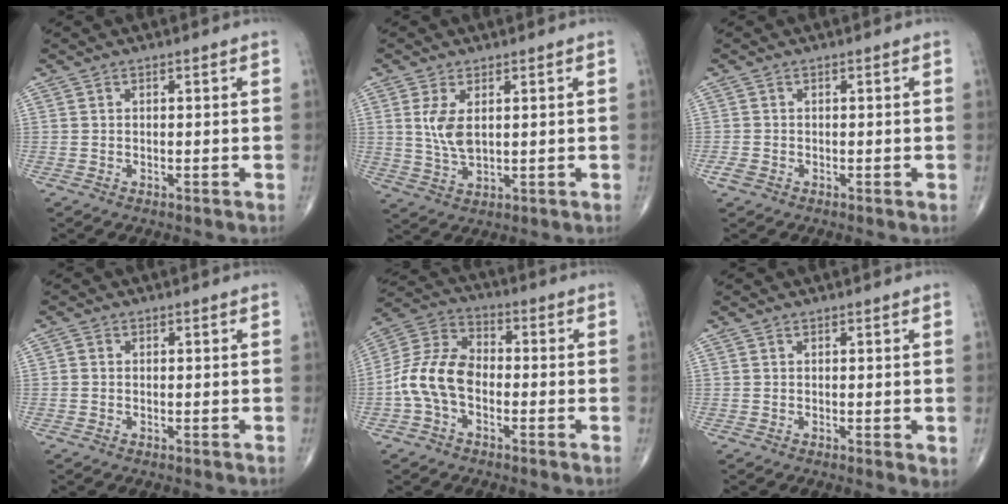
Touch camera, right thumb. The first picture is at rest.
{"total": 5.7, "force": [1.4, 2.8, 4.8], "torque": [-0.097, -0.011, 0.037]}
{"total": 1.6, "force": [-0.7, 1.1, 0.9], "torque": [-0.022, -0.003, -0.016]}
{"total": 0.7, "force": [0.0, 0.7, 0.3], "torque": [-0.002, 0.001, -0.004]}
{"total": 11.1, "force": [-2.6, 7.2, 8.1], "torque": [-0.155, 0.037, -0.062]}
{"total": 1.7, "force": [0.3, 0.6, 1.6], "torque": [-0.023, -0.006, 0.005]}